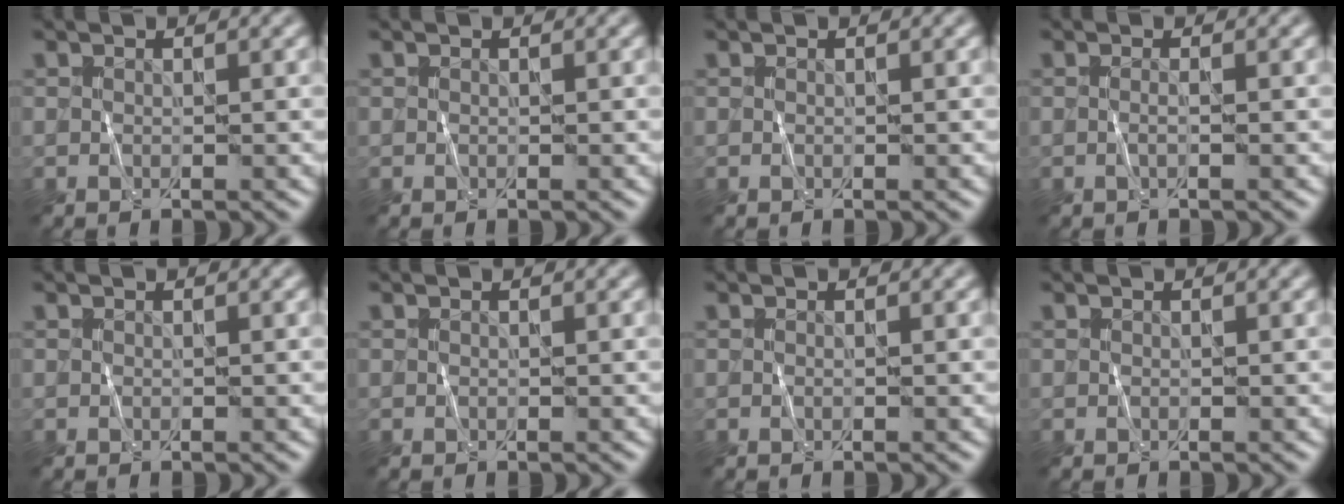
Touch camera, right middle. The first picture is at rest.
{"total": 0.0}
{"total": 0.0}
{"total": 0.7, "force": [0.0, 0.2, 0.7], "torque": [-0.009, -0.002, -0.006]}
{"total": 0.0}
{"total": 0.0}
{"total": 0.0}
{"total": 0.0}